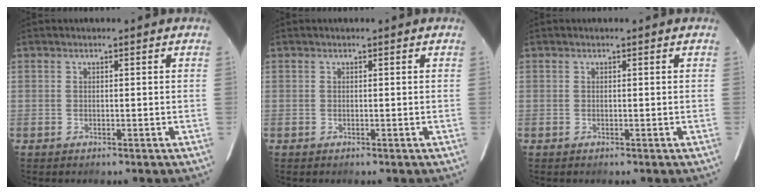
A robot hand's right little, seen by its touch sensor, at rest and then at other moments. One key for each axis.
{"total": 0.0}
{"total": 0.0}